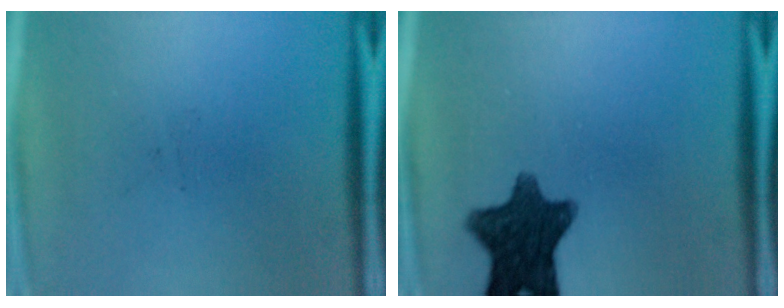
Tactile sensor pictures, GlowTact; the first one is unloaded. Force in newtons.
{"total": 11.4}